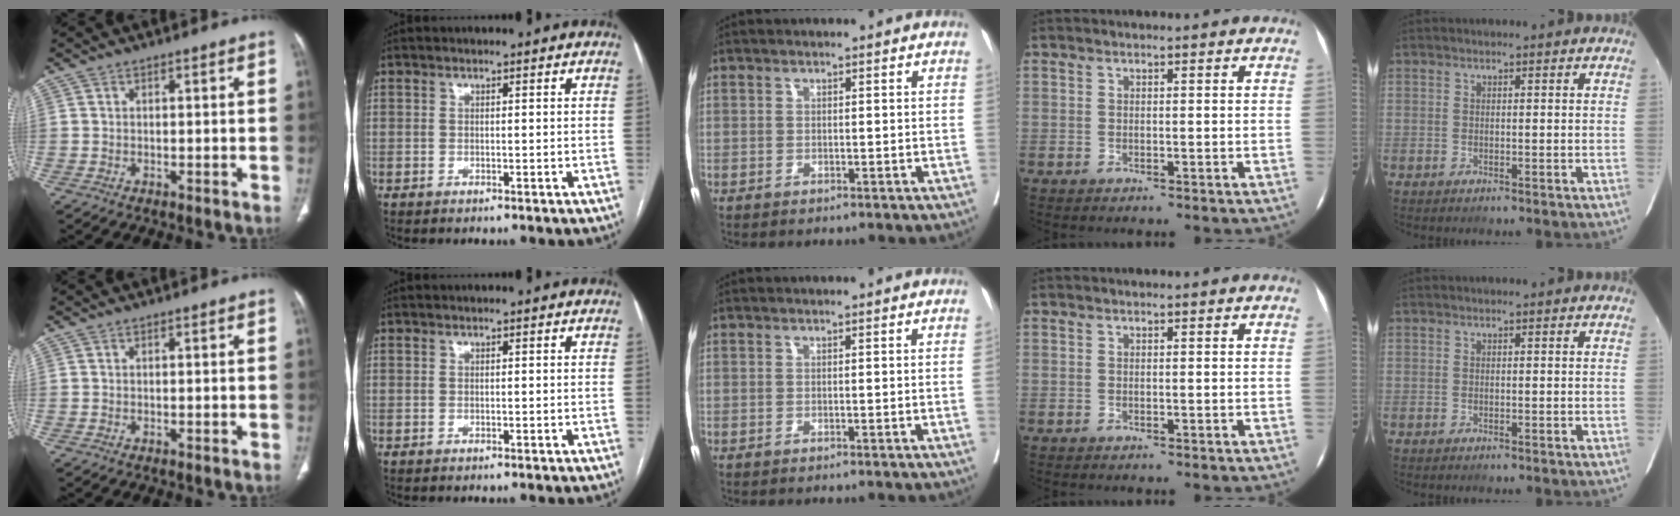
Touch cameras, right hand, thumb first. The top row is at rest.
{"middle": {"total": 0.7, "force": [0.0, -0.3, 0.6], "torque": [-0.003, 0.002, 0.000]}}